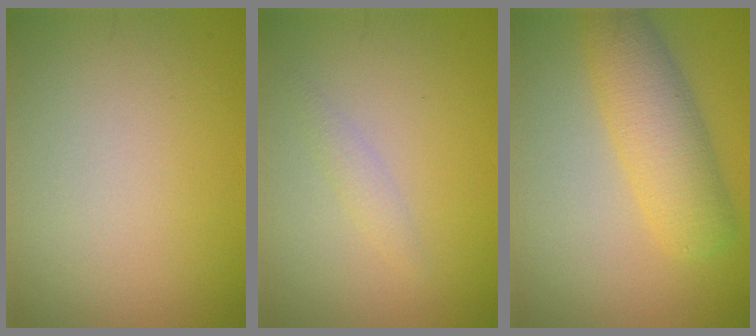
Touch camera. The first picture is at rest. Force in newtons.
{"total": 1.1, "press": 1.1, "slide": 0.0}
{"total": 5.6, "press": 5.6, "slide": 0.2}